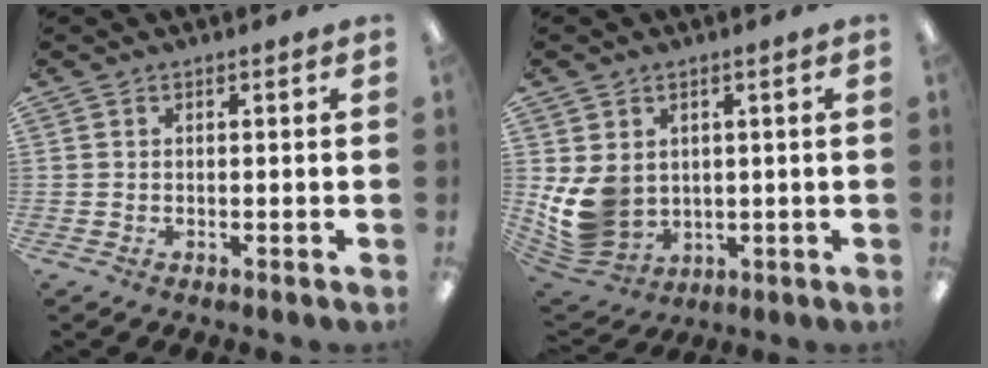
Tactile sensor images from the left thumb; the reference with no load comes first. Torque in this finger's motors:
{"motor_torque": [1.67, 1.83, 0.56, -0.42, 0.12]}